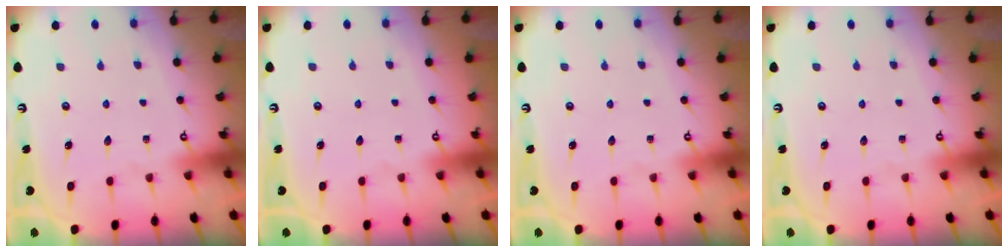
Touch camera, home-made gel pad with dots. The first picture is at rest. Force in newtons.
{"total": 0.0}
{"total": 0.0}
{"total": 0.0}